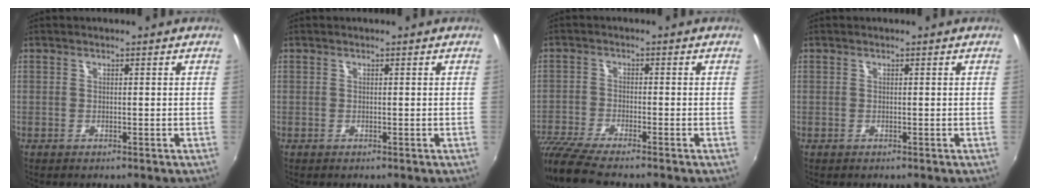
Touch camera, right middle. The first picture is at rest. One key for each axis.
{"total": 0.0}
{"total": 9.5, "fx": -8.4, "fy": 0.5, "fz": 4.4, "tx": -0.112, "ty": -0.035, "tz": -0.158}
{"total": 0.0}